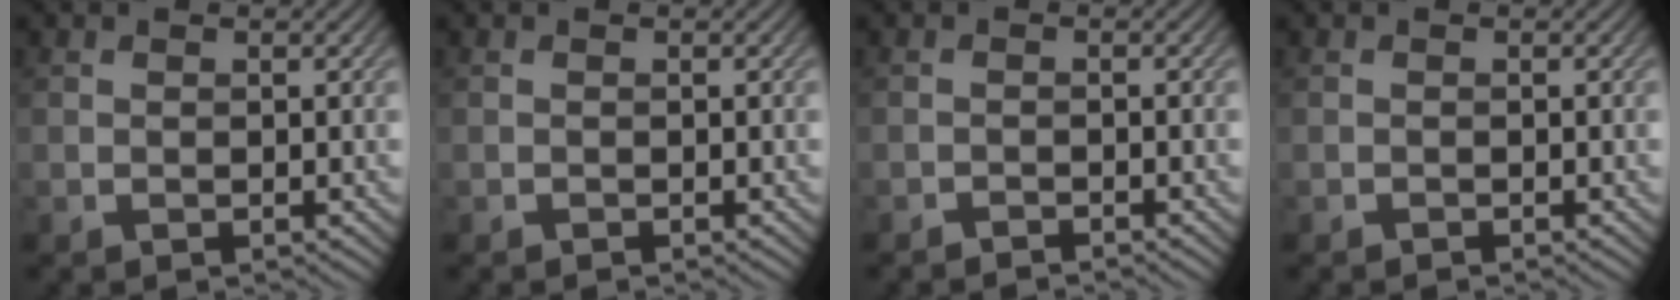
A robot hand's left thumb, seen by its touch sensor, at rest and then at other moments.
{"total": 0.0}
{"total": 0.9, "force": [-0.9, -0.1, 0.1], "torque": [-0.001, 0.002, -0.019]}
{"total": 0.0}